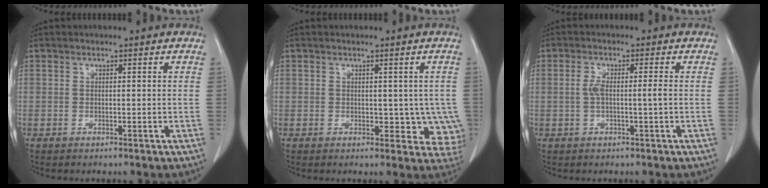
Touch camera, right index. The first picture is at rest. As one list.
[{"total": 5.1, "force": [0.2, 3.6, 3.7], "torque": [-0.011, -0.001, 0.008]}, {"total": 3.0, "force": [-0.3, 0.1, 3.0], "torque": [-0.062, 0.005, -0.004]}]